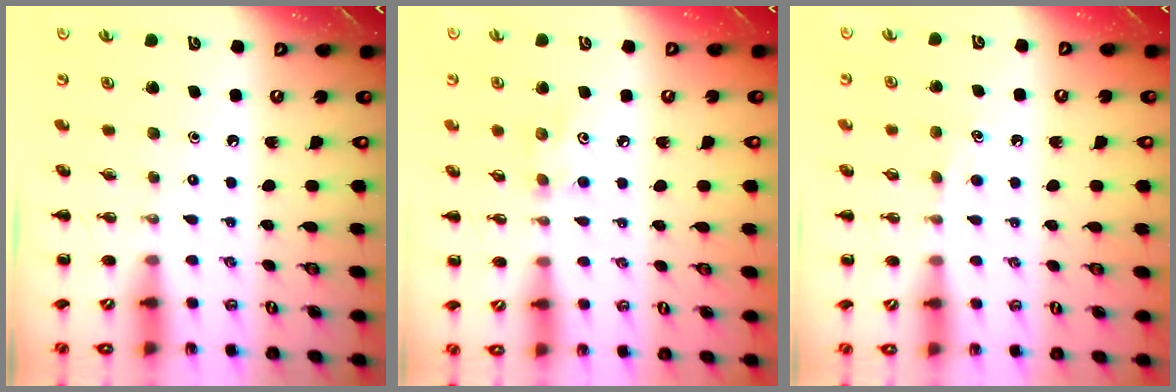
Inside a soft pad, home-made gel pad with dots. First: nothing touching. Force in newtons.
{"total": 3.7, "press": 3.7, "slide": 0.6}
{"total": 4.9, "press": 4.7, "slide": 1.4}